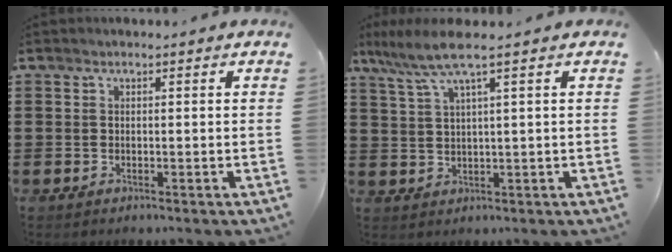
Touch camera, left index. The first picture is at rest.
{"total": 5.7, "force": [3.1, 0.3, 4.8], "torque": [-0.110, -0.006, 0.051]}